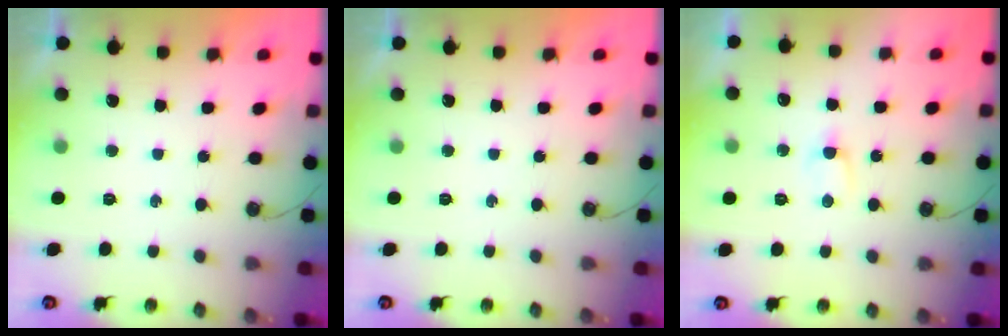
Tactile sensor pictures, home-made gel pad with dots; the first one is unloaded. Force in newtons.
{"total": 0.0}
{"total": 2.7, "press": 2.7, "slide": 0.4}